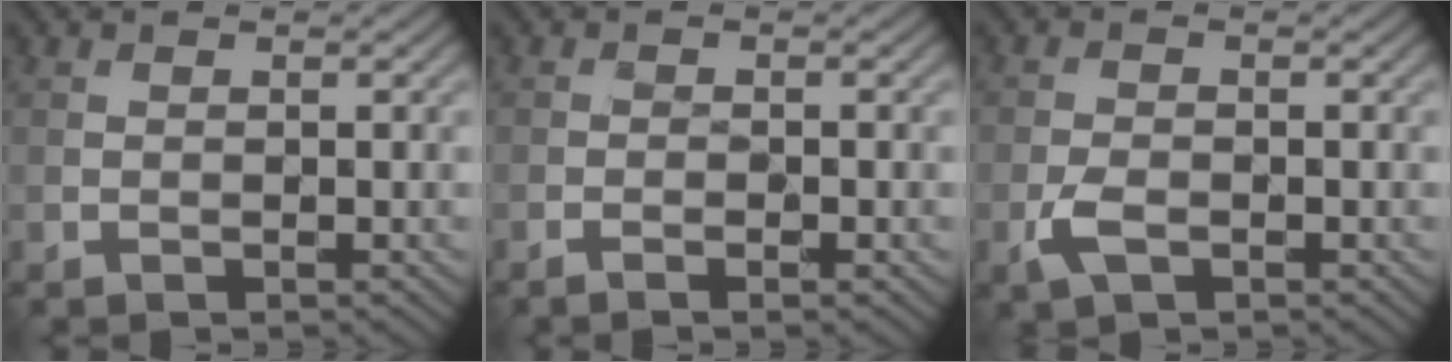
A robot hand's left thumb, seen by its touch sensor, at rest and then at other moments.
{"total": 1.5, "force": [-1.0, 0.3, 1.2], "torque": [-0.021, 0.001, -0.018]}
{"total": 3.0, "force": [-1.4, 1.6, 2.2], "torque": [-0.050, -0.005, -0.032]}